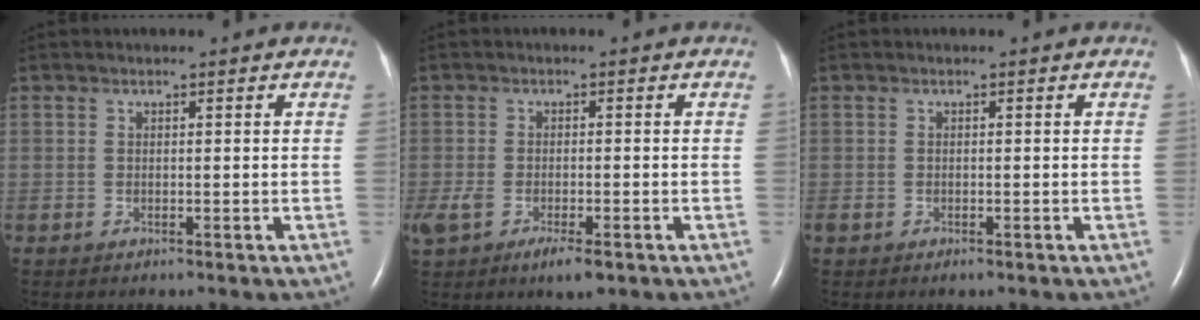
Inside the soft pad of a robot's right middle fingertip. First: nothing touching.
{"total": 6.7, "force": [-3.8, 2.5, 5.0], "torque": [-0.093, -0.017, -0.064]}
{"total": 0.8, "force": [-0.4, 0.5, 0.5], "torque": [-0.011, 0.000, -0.003]}